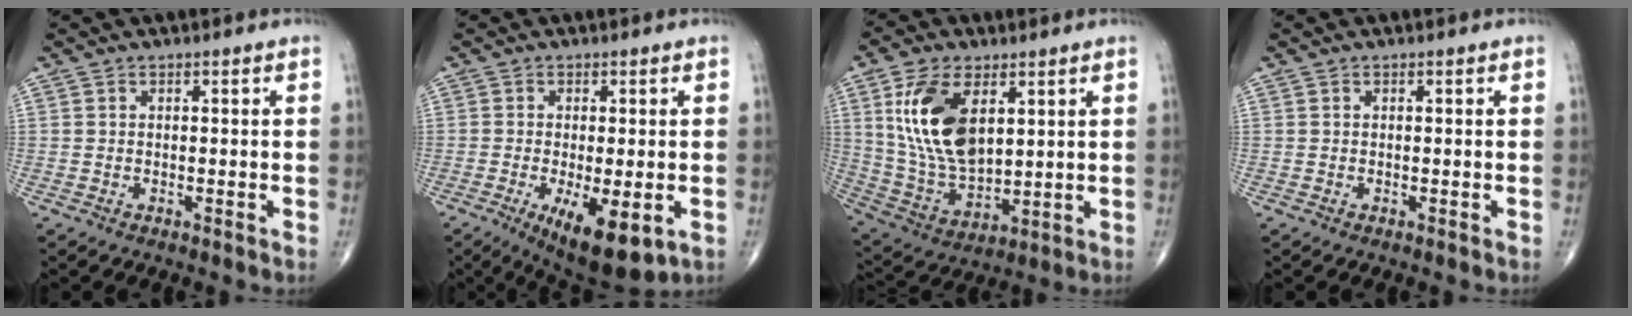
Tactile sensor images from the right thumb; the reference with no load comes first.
{"total": 11.1, "force": [-3.9, 4.0, 9.6], "torque": [-0.145, -0.018, -0.053]}
{"total": 16.4, "force": [5.2, 8.8, 12.8], "torque": [-0.242, -0.022, 0.111]}
{"total": 0.0}